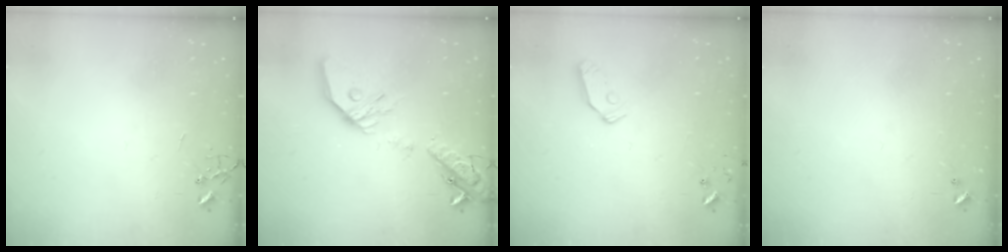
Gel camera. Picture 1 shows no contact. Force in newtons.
{"total": 21.4, "press": 21.2, "slide": 3.5}
{"total": 7.2, "press": 7.2, "slide": 0.3}
{"total": 0.0}